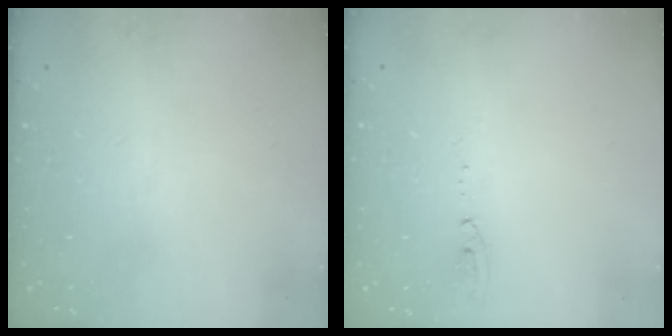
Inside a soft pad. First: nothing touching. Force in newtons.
{"total": 6.0, "press": 5.8, "slide": 1.5}